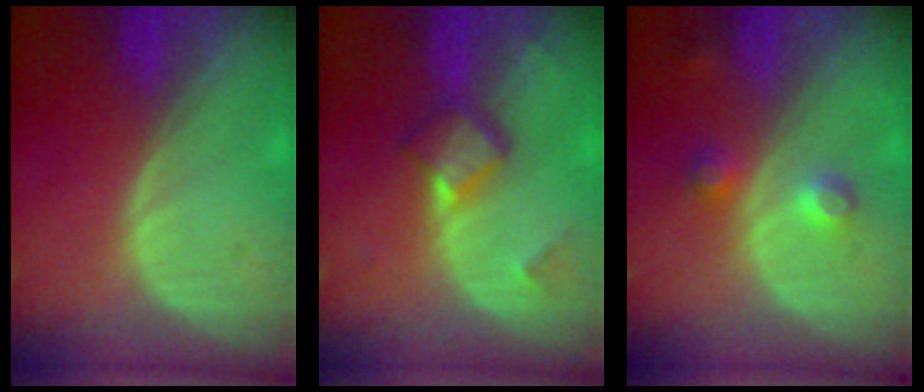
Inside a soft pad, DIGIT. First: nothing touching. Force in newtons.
{"total": 5.7, "press": 4.9, "slide": 3.0}
{"total": 3.6, "press": 3.4, "slide": 1.2}